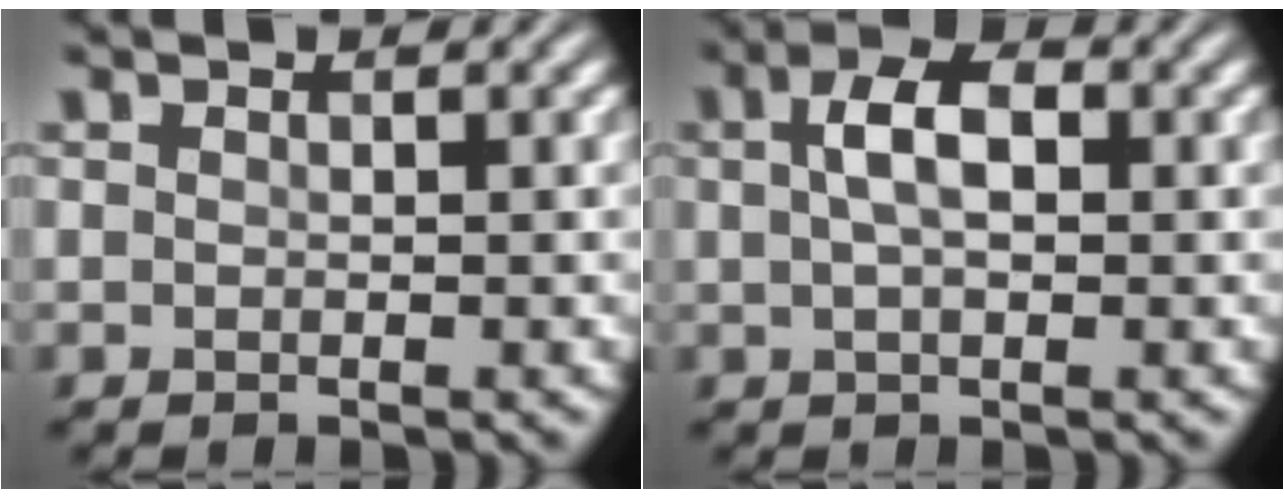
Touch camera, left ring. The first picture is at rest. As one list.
[{"total": 3.8, "force": [0.8, 2.0, 3.2], "torque": [-0.061, 0.008, 0.009]}]